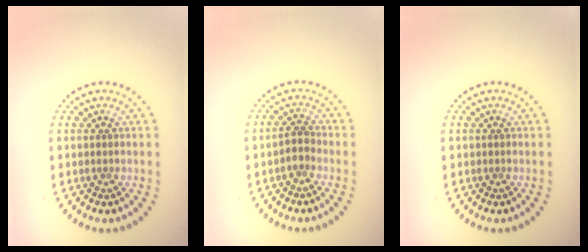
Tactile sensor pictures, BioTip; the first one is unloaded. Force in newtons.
{"total": 1.5, "press": 1.2, "slide": 0.9}
{"total": 0.0}